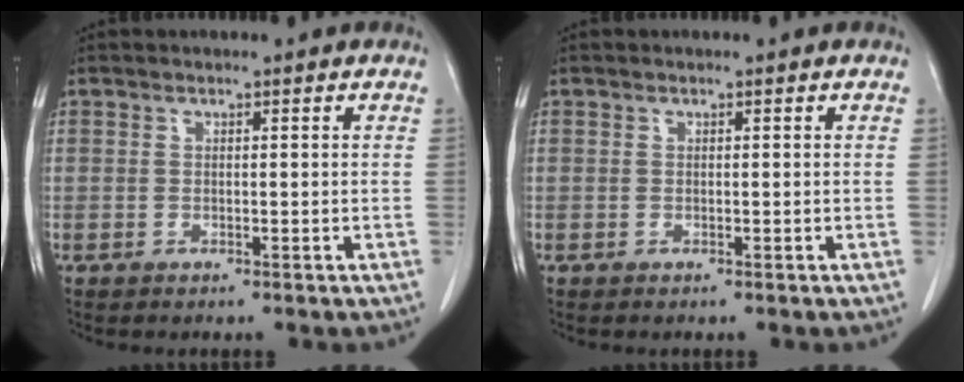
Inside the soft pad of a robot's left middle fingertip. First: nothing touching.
{"total": 0.0}